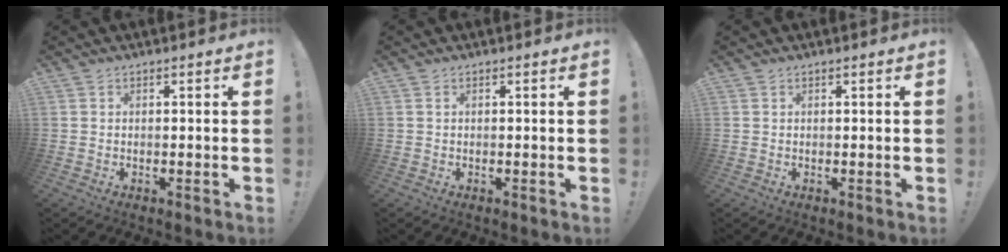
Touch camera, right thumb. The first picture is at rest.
{"total": 0.0}
{"total": 0.0}